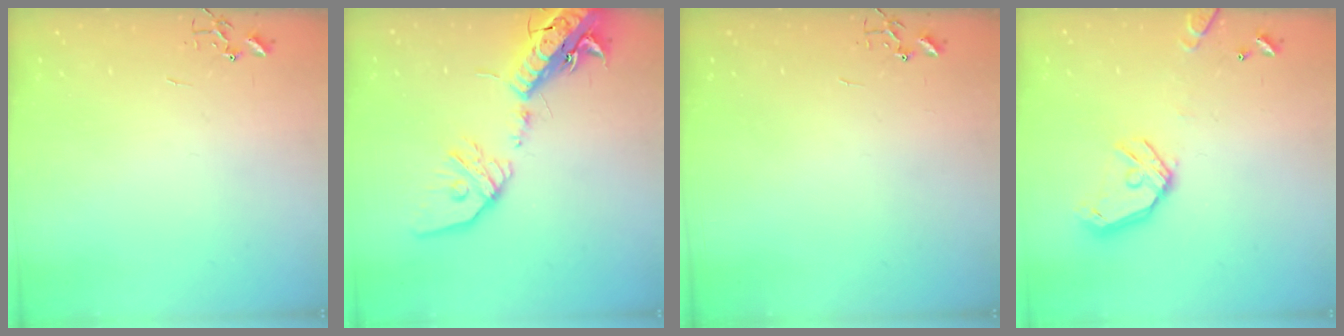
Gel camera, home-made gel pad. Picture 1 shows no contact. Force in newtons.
{"total": 21.0, "press": 20.6, "slide": 4.1}
{"total": 0.0}
{"total": 14.4, "press": 14.2, "slide": 2.1}